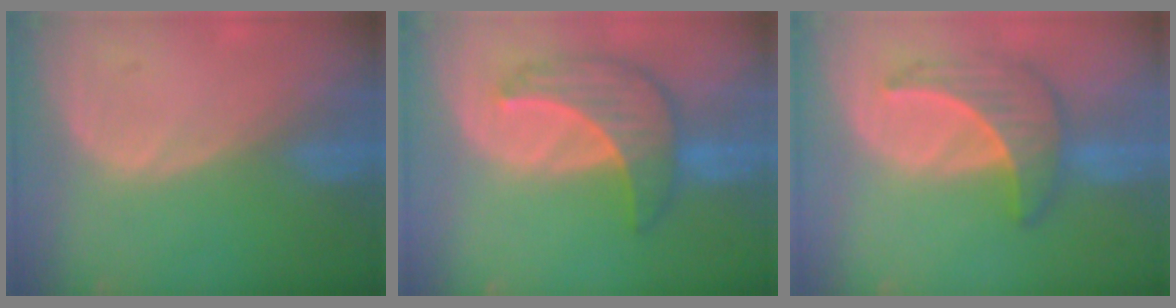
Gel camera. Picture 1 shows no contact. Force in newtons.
{"total": 7.5, "press": 7.5, "slide": 0.3}
{"total": 6.5, "press": 6.4, "slide": 1.0}